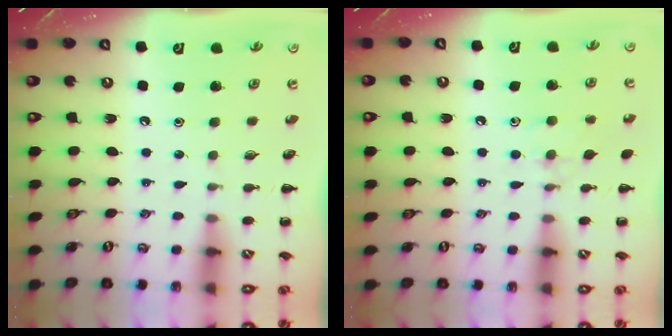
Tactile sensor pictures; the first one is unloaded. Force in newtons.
{"total": 8.0, "press": 7.7, "slide": 2.0}